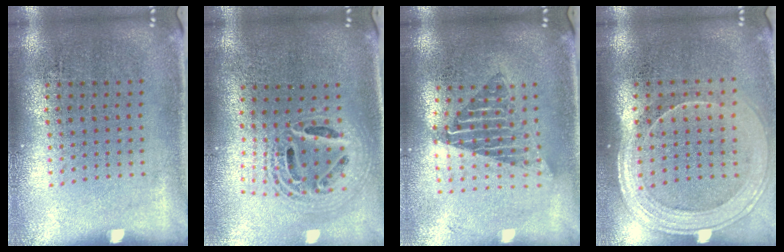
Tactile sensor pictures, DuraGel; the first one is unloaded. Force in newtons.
{"total": 2.2, "press": 1.6, "slide": 1.5}
{"total": 1.7, "press": 1.4, "slide": 1.0}
{"total": 1.9, "press": 1.6, "slide": 1.0}